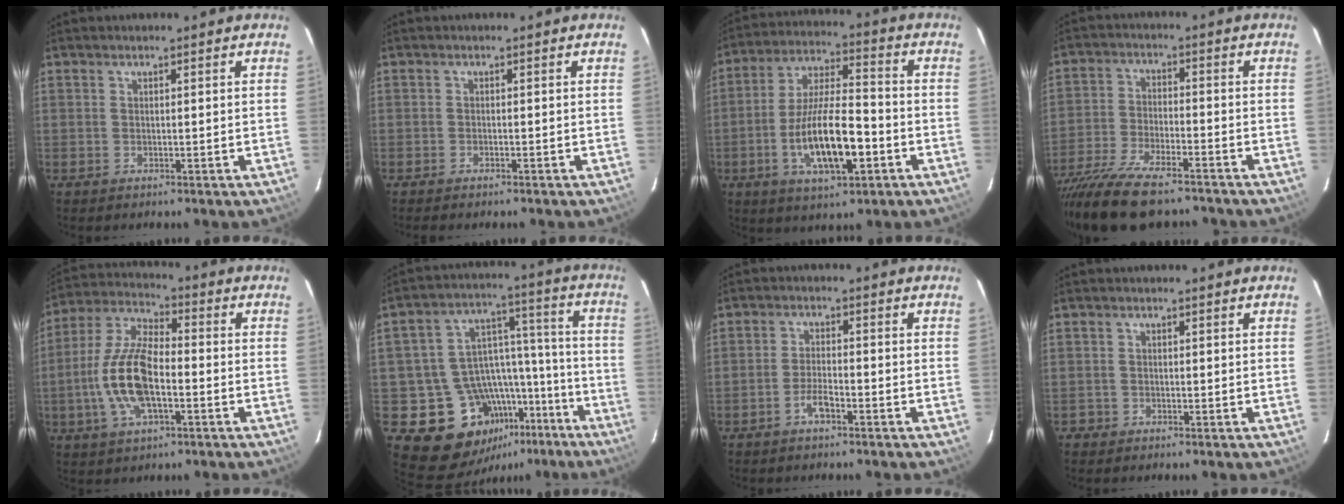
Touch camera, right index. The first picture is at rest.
{"total": 1.7, "force": [-1.5, 0.5, 0.6], "torque": [-0.021, -0.005, -0.028]}
{"total": 14.8, "force": [-5.0, 4.7, 13.2], "torque": [-0.256, -0.002, -0.083]}
{"total": 18.5, "force": [-15.0, 5.0, 9.7], "torque": [-0.208, -0.048, -0.258]}
{"total": 13.7, "force": [-3.5, 5.8, 11.9], "torque": [-0.256, 0.004, -0.069]}
{"total": 18.8, "force": [-11.5, 13.1, 7.0], "torque": [-0.132, 0.070, -0.140]}
{"total": 3.3, "force": [-2.3, 1.0, 2.1], "torque": [-0.052, 0.007, -0.045]}
{"total": 1.5, "force": [-0.8, 1.3, -0.1], "torque": [-0.002, 0.006, -0.014]}